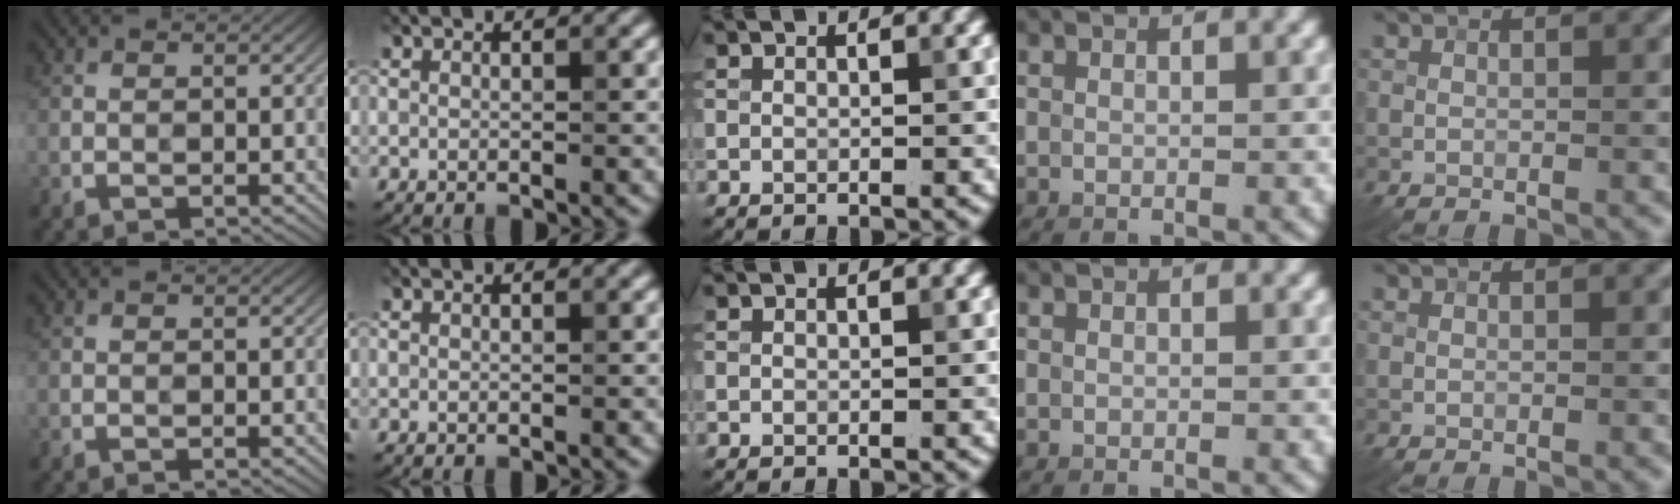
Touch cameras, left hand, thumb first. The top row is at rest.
{}